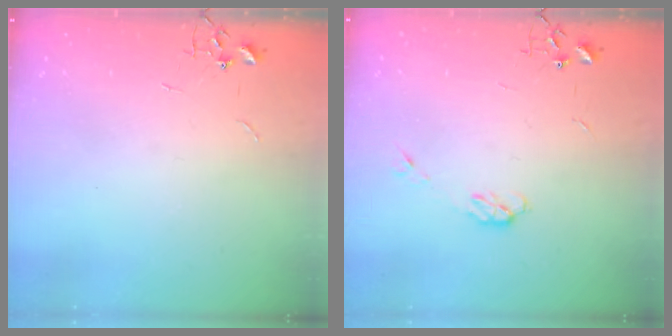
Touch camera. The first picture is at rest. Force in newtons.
{"total": 3.8, "press": 3.7, "slide": 0.6}